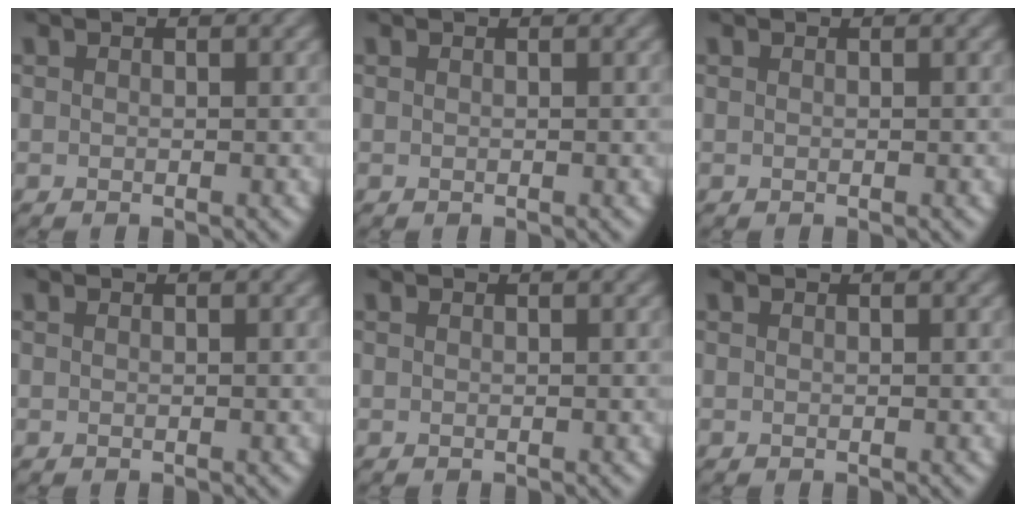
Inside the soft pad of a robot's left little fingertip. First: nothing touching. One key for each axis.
{"total": 0.0}
{"total": 0.0}
{"total": 0.0}
{"total": 0.0}
{"total": 0.0}